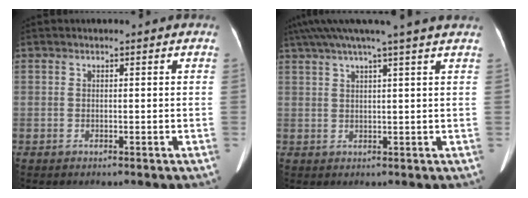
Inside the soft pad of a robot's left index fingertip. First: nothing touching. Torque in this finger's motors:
{"motor_torque": [0.25, -1.54, 0.25, 0.14]}